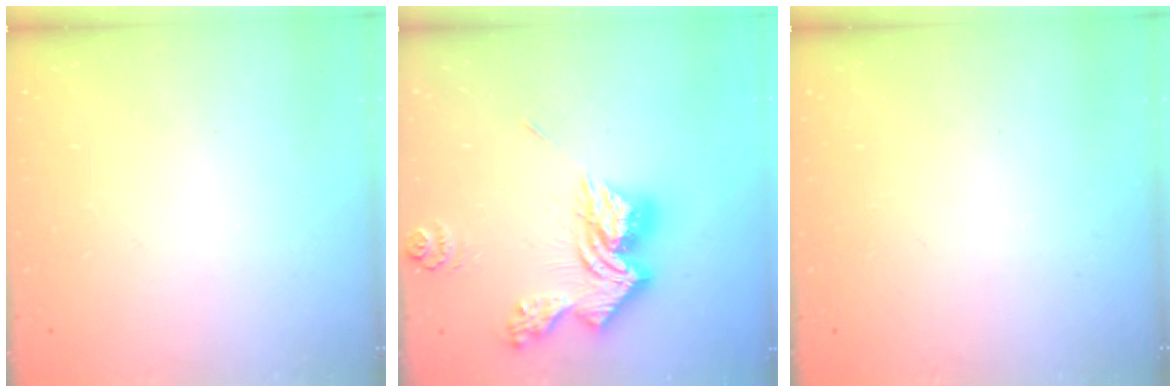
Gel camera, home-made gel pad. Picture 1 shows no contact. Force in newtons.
{"total": 15.9, "press": 15.9, "slide": 1.6}
{"total": 0.0}